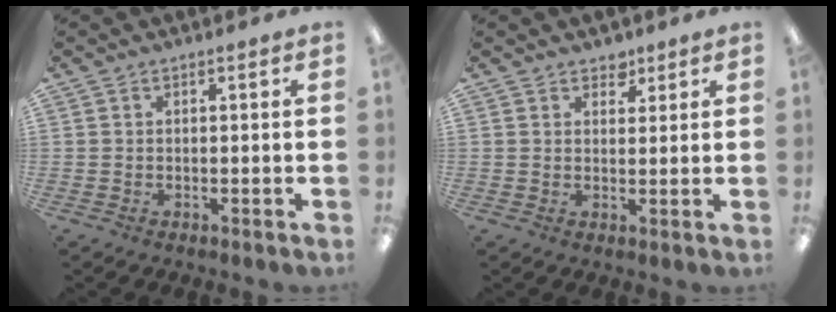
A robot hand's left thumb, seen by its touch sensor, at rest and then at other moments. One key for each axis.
{"total": 3.2, "fx": 2.4, "fy": 1.9, "fz": 0.6, "tx": 0.007, "ty": -0.011, "tz": 0.041}